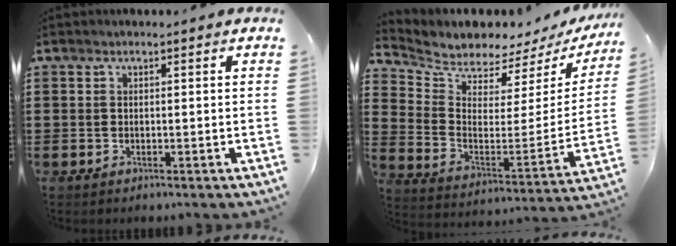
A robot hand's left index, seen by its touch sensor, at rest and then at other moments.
{"total": 4.9, "force": [4.9, 0.6, -0.3], "torque": [-0.034, -0.059, 0.081]}